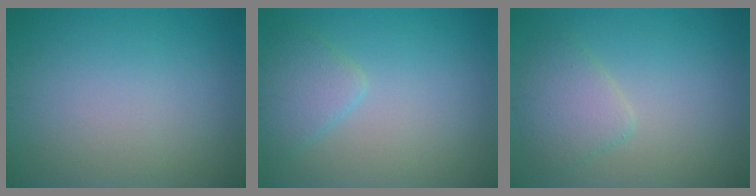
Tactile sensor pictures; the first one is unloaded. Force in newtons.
{"total": 2.5, "press": 2.5, "slide": 0.2}
{"total": 3.0, "press": 3.0, "slide": 0.2}